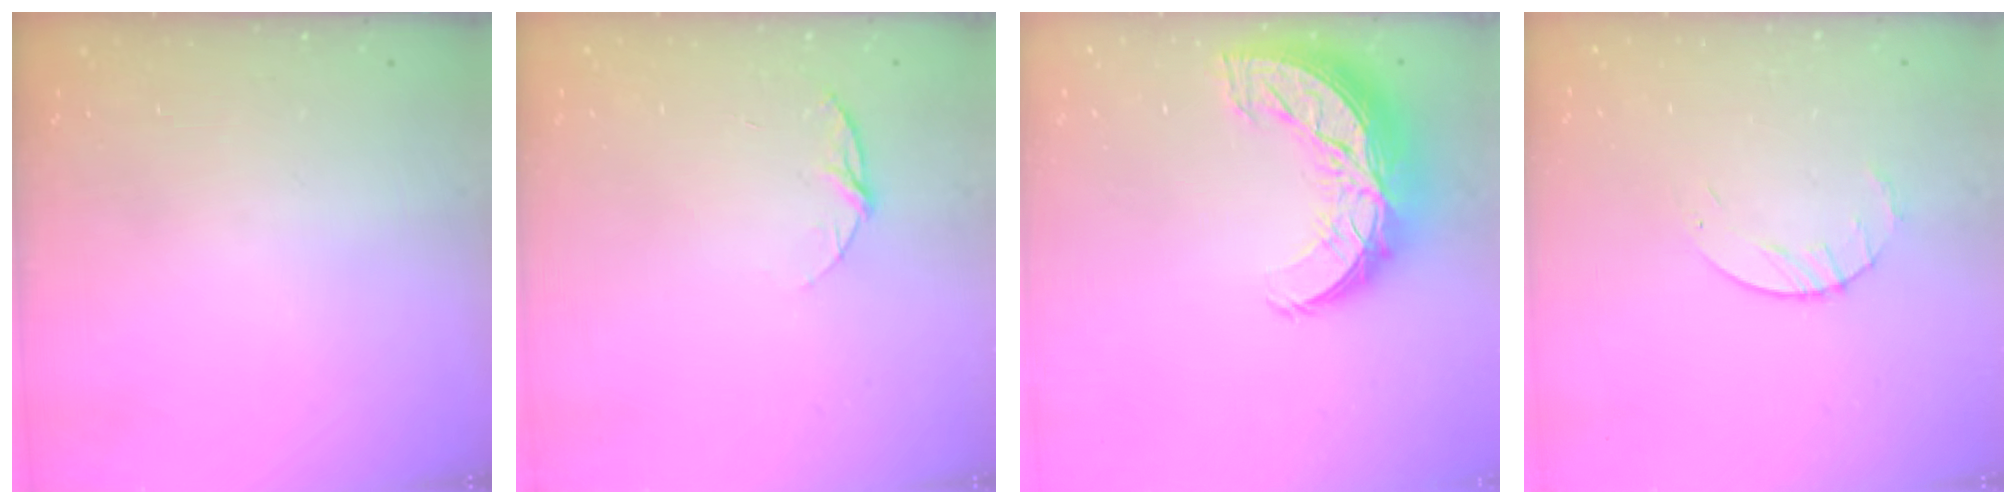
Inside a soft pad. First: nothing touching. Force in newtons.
{"total": 5.2, "press": 5.2, "slide": 0.5}
{"total": 14.7, "press": 14.7, "slide": 1.0}
{"total": 3.5, "press": 3.5, "slide": 0.4}